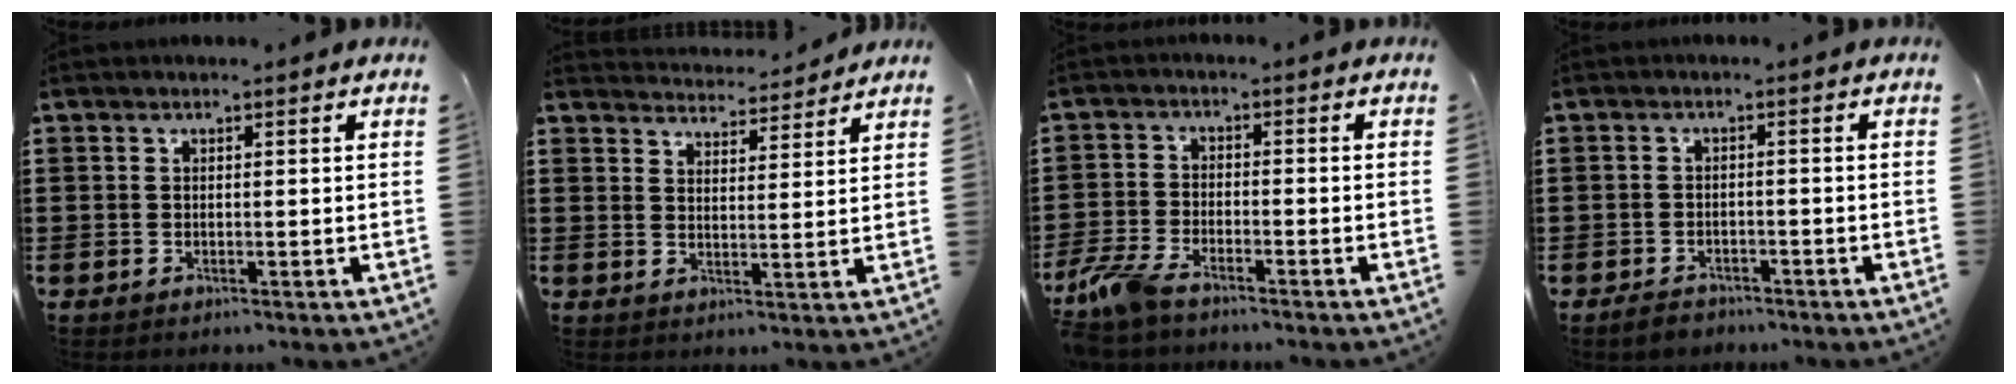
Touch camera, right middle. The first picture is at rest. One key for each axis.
{"total": 3.7, "fx": 3.7, "fy": 0.1, "fz": -0.7, "tx": 0.000, "ty": -0.029, "tz": 0.065}
{"total": 5.1, "fx": -4.3, "fy": 1.0, "fz": 2.7, "tx": -0.086, "ty": -0.013, "tz": -0.091}
{"total": 2.0, "fx": -1.9, "fy": 0.8, "fz": 0.1, "tx": -0.006, "ty": 0.000, "tz": -0.041}